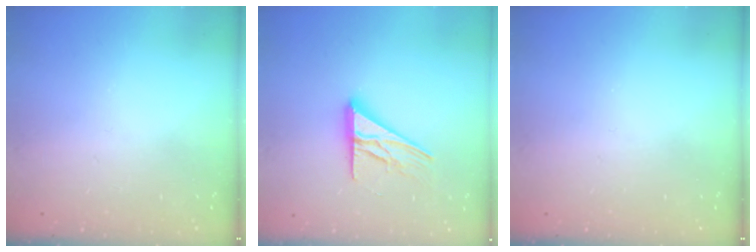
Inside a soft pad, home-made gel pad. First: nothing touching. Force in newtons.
{"total": 13.9, "press": 13.8, "slide": 1.3}
{"total": 0.0}